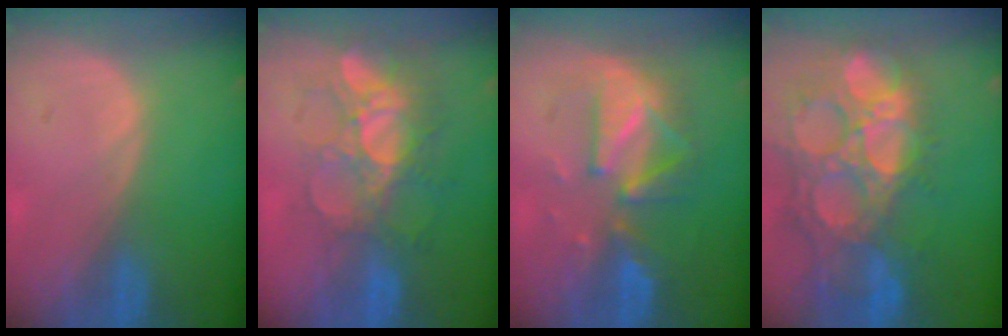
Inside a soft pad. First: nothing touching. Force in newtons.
{"total": 9.7, "press": 8.5, "slide": 4.6}
{"total": 8.2, "press": 8.2, "slide": 0.7}
{"total": 15.1, "press": 12.5, "slide": 8.5}